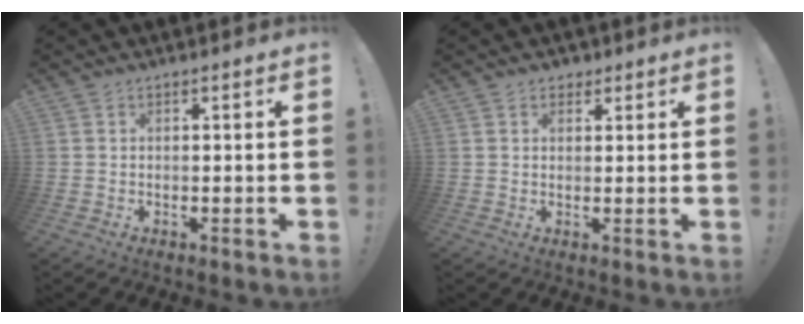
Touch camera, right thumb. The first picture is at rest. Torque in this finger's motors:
{"motor_torque": [-0.11, -0.11, -0.23, 0.23, 0.04]}